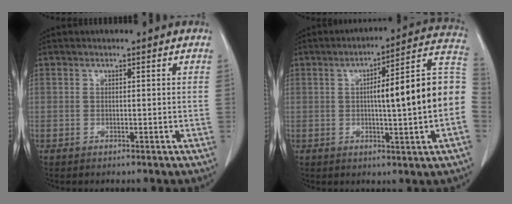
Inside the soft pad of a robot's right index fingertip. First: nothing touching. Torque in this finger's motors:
{"motor_torque": [1.40, -0.40, 0.56, 0.20]}